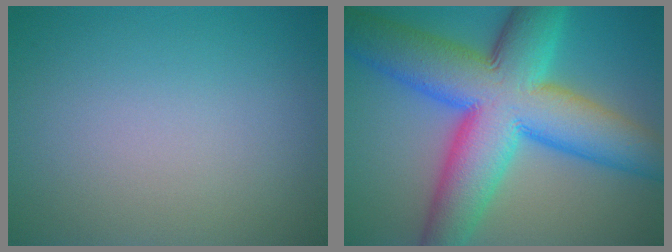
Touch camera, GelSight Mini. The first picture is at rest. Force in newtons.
{"total": 14.5, "press": 14.5, "slide": 0.1}